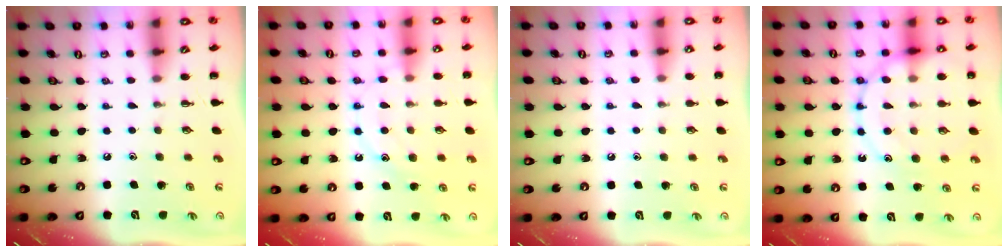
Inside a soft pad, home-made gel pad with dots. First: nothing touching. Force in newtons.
{"total": 12.7, "press": 12.7, "slide": 0.8}
{"total": 5.6, "press": 5.2, "slide": 2.2}
{"total": 15.7, "press": 15.6, "slide": 1.9}